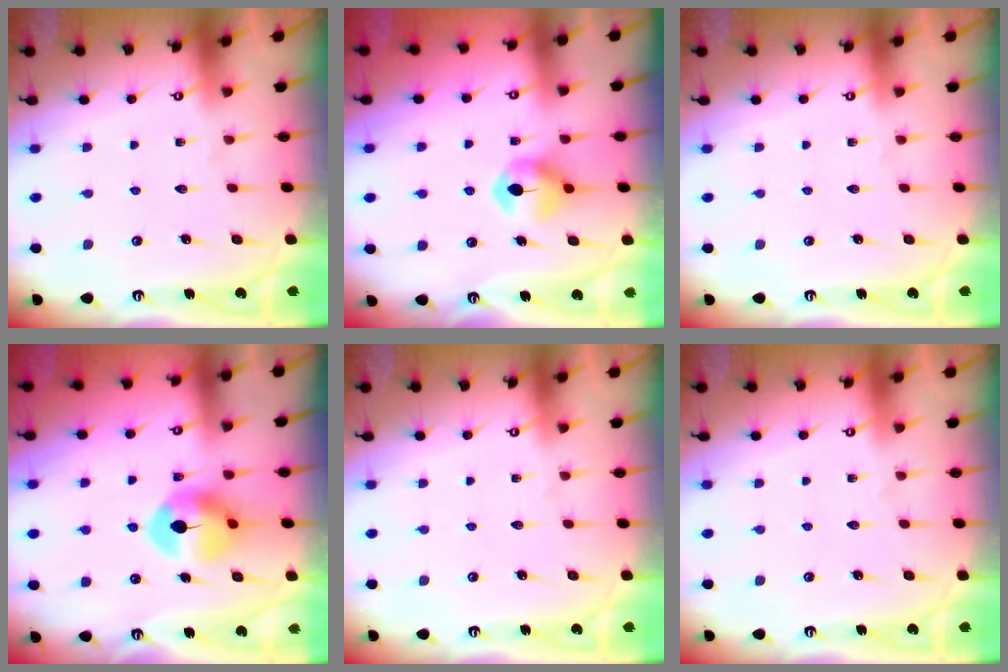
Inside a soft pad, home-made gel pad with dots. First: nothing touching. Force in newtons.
{"total": 7.1, "press": 7.1, "slide": 0.4}
{"total": 0.0}
{"total": 8.5, "press": 8.5, "slide": 0.2}
{"total": 0.0}
{"total": 0.0}